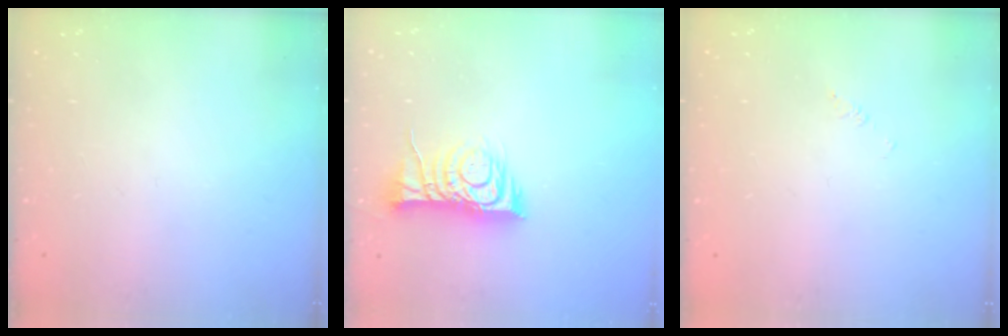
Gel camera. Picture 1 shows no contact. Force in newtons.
{"total": 10.0, "press": 10.0, "slide": 0.3}
{"total": 1.7, "press": 1.7, "slide": 0.3}